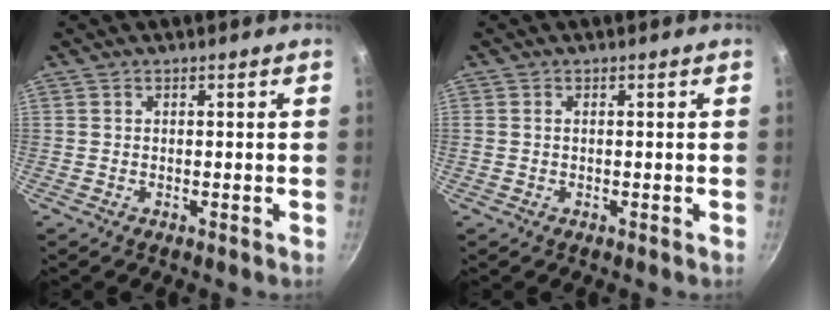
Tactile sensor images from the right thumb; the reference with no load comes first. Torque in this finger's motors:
{"motor_torque": [-0.16, -0.16, 0.05, 0.51, -0.01]}